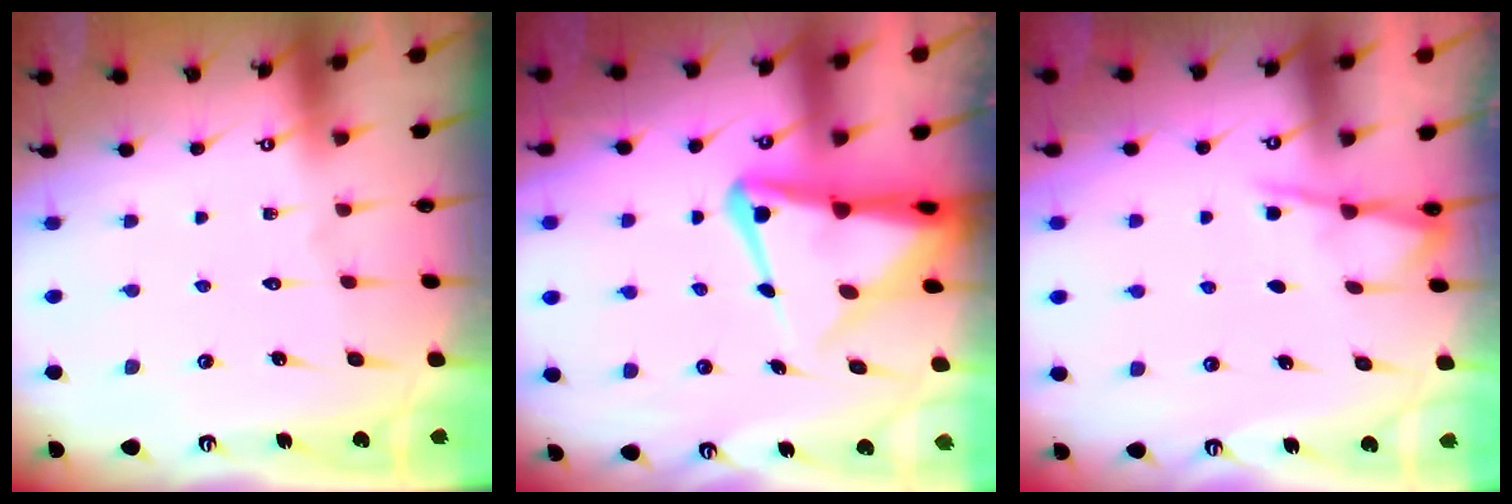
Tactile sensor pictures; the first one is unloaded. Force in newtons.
{"total": 9.2, "press": 9.2, "slide": 1.1}
{"total": 5.1, "press": 5.1, "slide": 0.5}